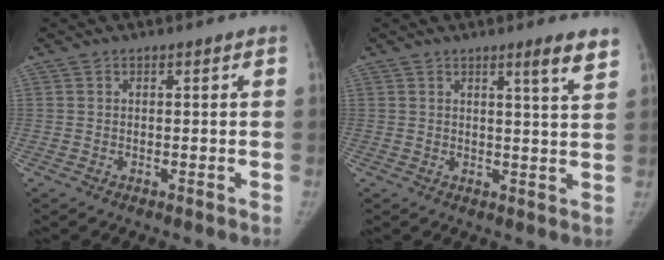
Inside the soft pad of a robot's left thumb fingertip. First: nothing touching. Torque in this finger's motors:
{"motor_torque": [0.57, 0.07, 0.44, -0.73, 0.12]}